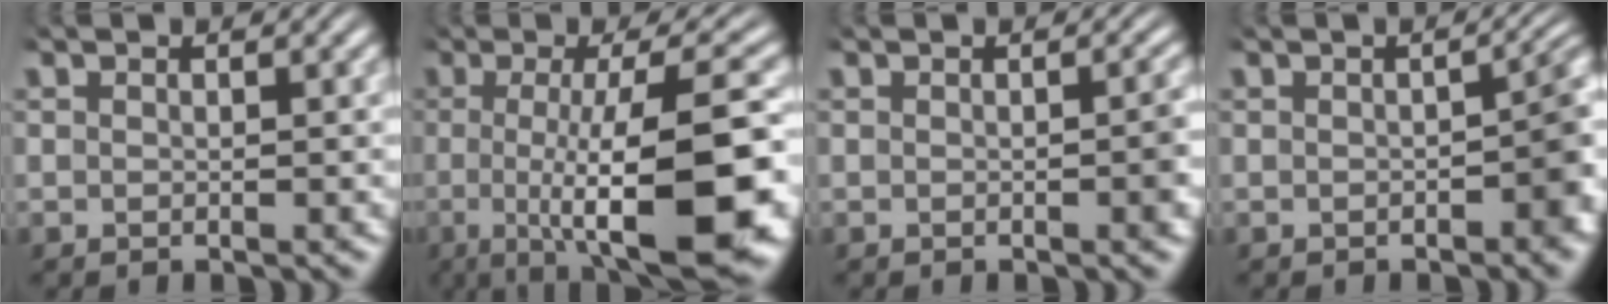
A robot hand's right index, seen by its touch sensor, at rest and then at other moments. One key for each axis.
{"total": 12.4, "fx": -3.1, "fy": 3.5, "fz": 11.4, "tx": -0.171, "ty": -0.020, "tz": -0.028}
{"total": 1.3, "fx": -0.4, "fy": 0.1, "fz": 1.2, "tx": -0.012, "ty": 0.003, "tz": -0.008}
{"total": 3.6, "fx": -0.9, "fy": 1.4, "fz": 3.2, "tx": -0.034, "ty": -0.002, "tz": -0.013}